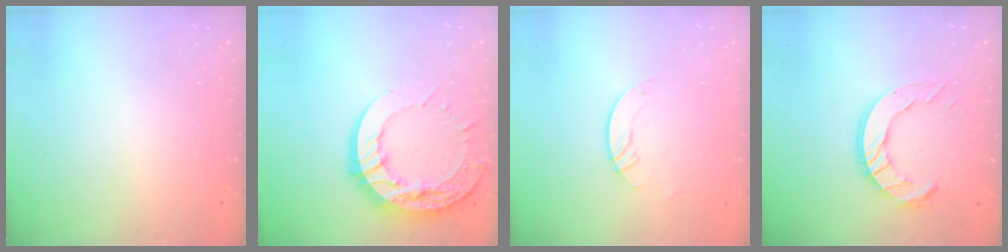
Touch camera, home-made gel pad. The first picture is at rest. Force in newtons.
{"total": 15.9, "press": 15.8, "slide": 1.4}
{"total": 2.1, "press": 2.1, "slide": 0.2}
{"total": 10.6, "press": 10.5, "slide": 0.9}